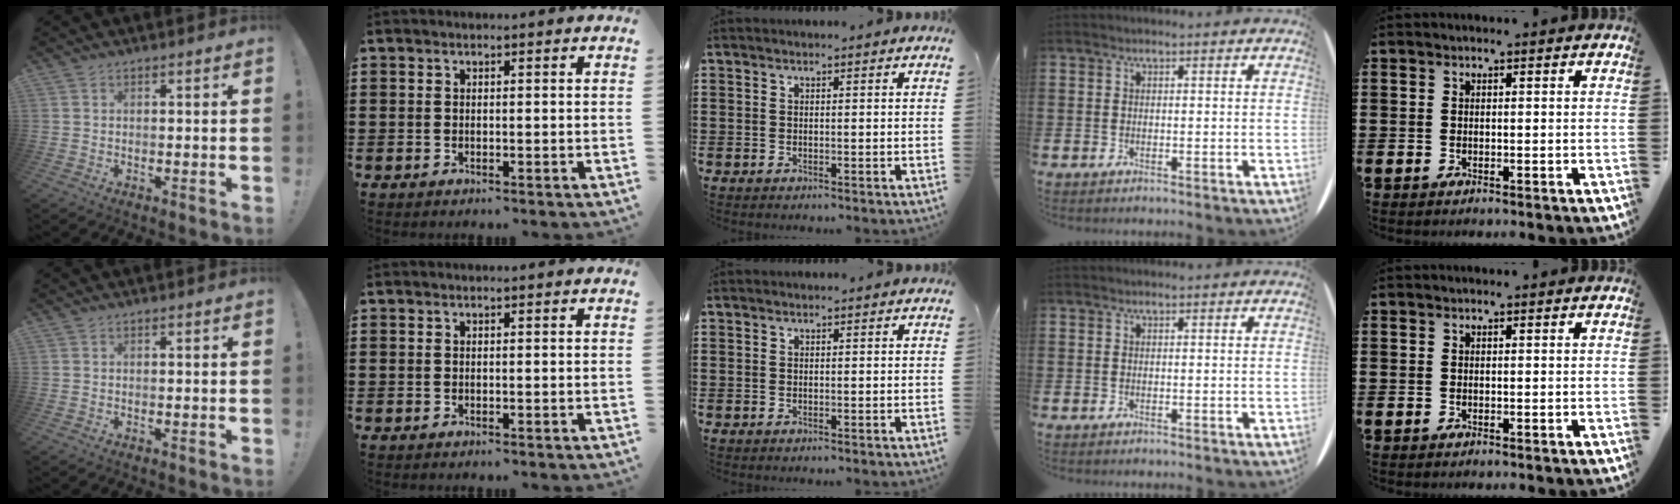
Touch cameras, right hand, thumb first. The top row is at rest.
{}